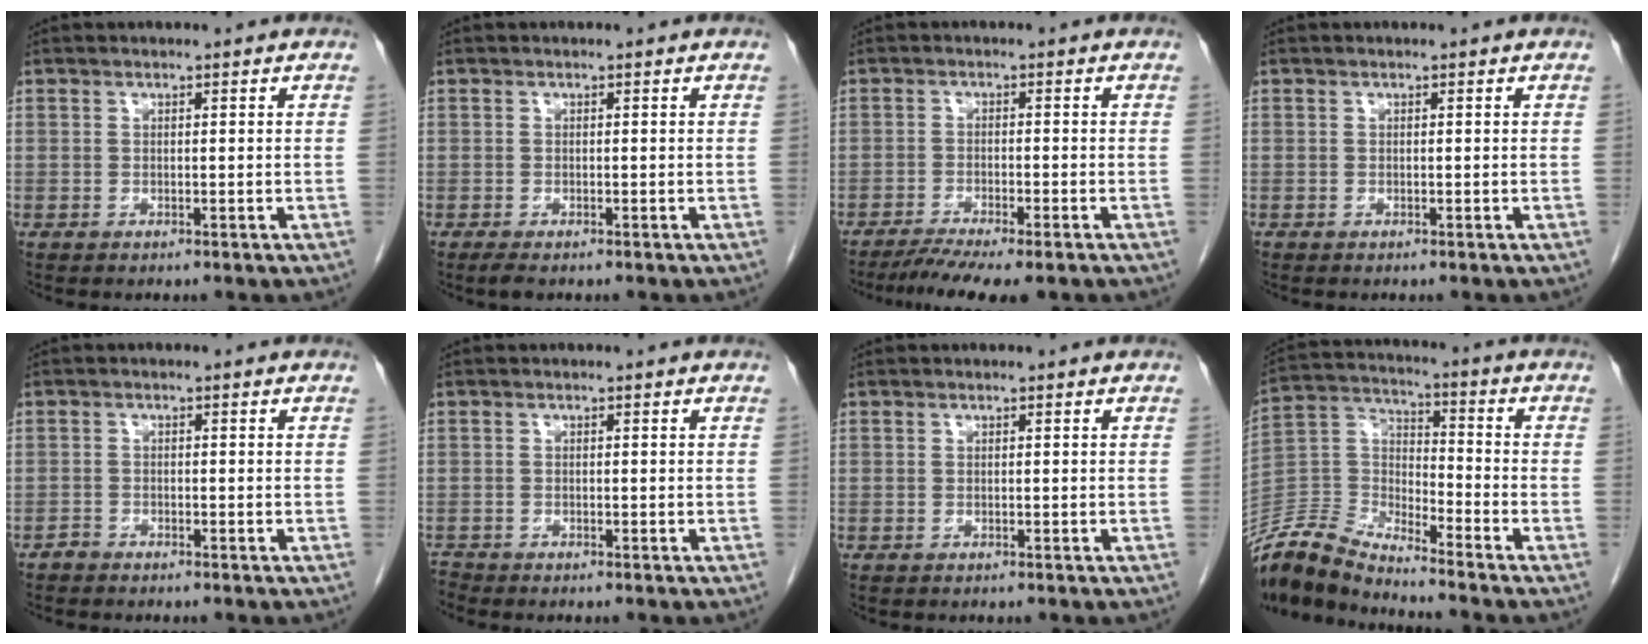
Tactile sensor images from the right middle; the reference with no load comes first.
{"total": 1.3, "force": [-1.0, 0.4, 0.8], "torque": [-0.021, -0.005, -0.015]}
{"total": 7.4, "force": [-5.9, 0.5, 4.6], "torque": [-0.069, -0.013, -0.092]}
{"total": 0.0}
{"total": 0.9, "force": [-0.9, 0.3, 0.0], "torque": [-0.003, 0.000, -0.020]}
{"total": 0.9, "force": [-0.9, 0.0, -0.2], "torque": [0.000, -0.007, -0.019]}
{"total": 0.0}
{"total": 12.1, "force": [-11.8, 0.7, 2.6], "torque": [-0.058, 0.016, -0.237]}